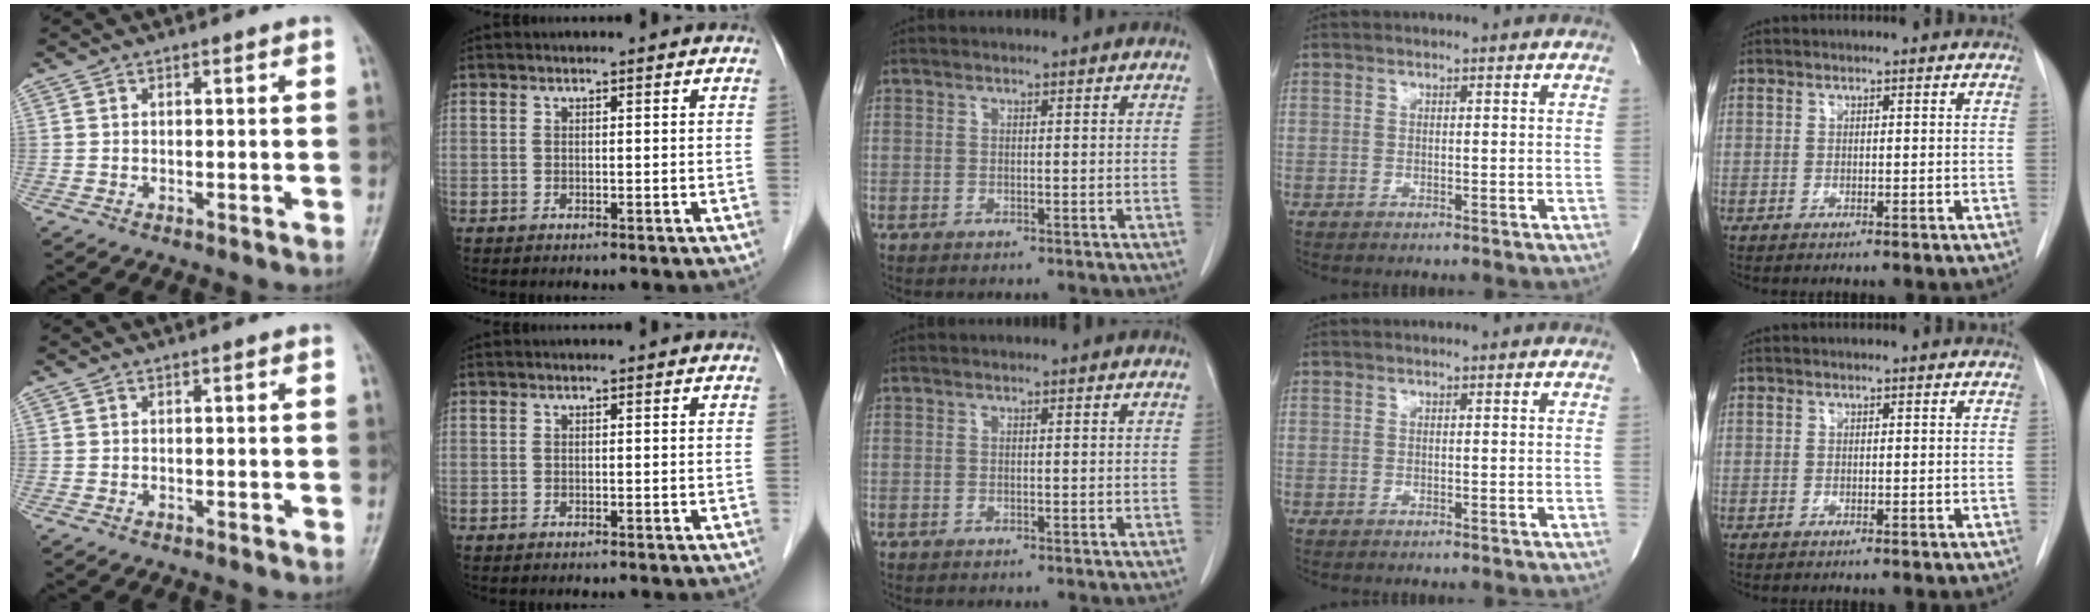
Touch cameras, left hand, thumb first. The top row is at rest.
{}